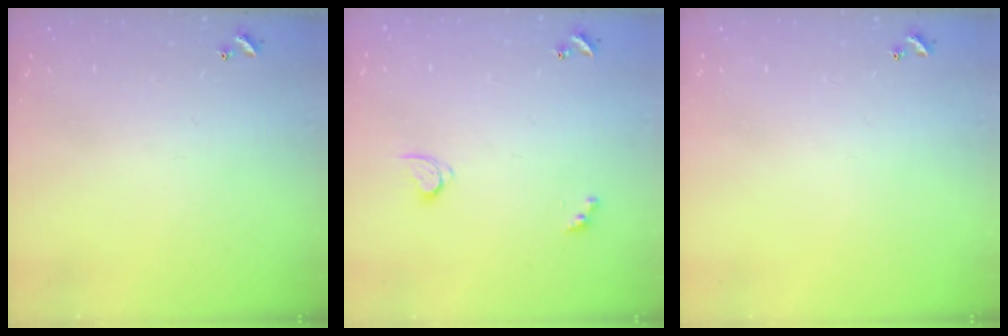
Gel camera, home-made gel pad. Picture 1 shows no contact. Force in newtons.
{"total": 2.8, "press": 2.8, "slide": 0.3}
{"total": 0.0}